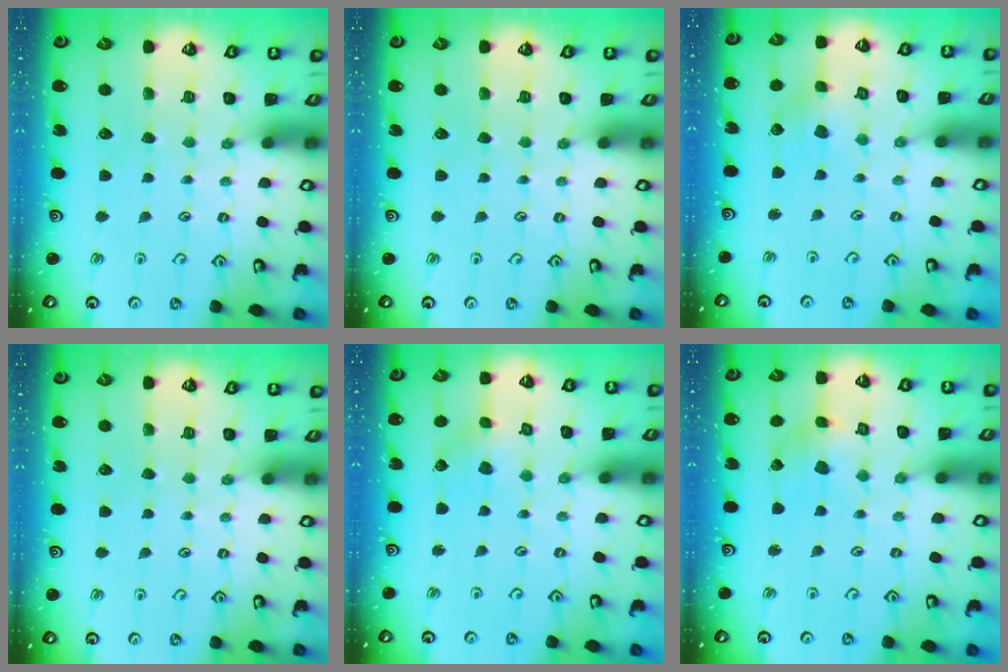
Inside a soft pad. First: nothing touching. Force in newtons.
{"total": 0.0}
{"total": 3.3, "press": 3.3, "slide": 0.3}
{"total": 0.0}
{"total": 1.9, "press": 1.9, "slide": 0.2}
{"total": 2.7, "press": 2.7, "slide": 0.5}